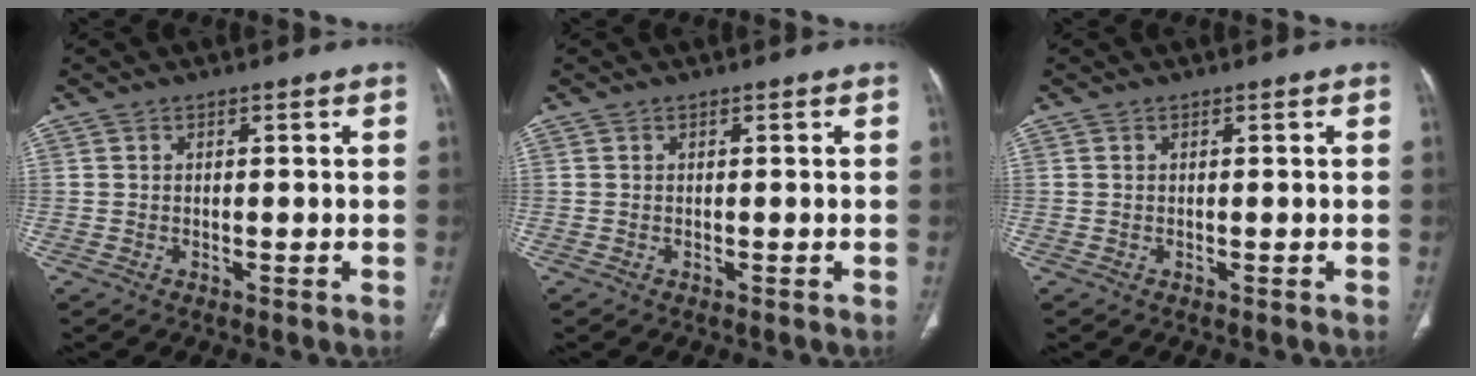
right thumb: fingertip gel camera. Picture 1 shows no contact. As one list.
[{"total": 0.0}, {"total": 0.0}]